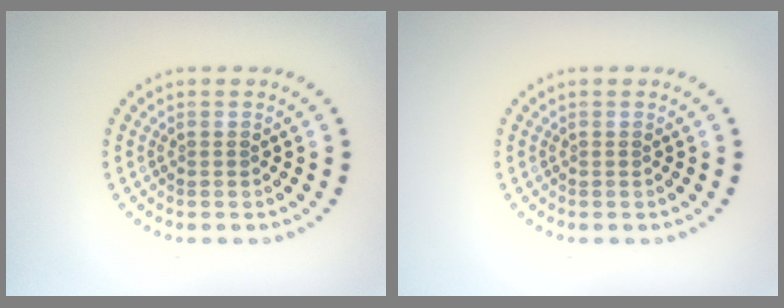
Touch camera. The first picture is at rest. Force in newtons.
{"total": 0.0}